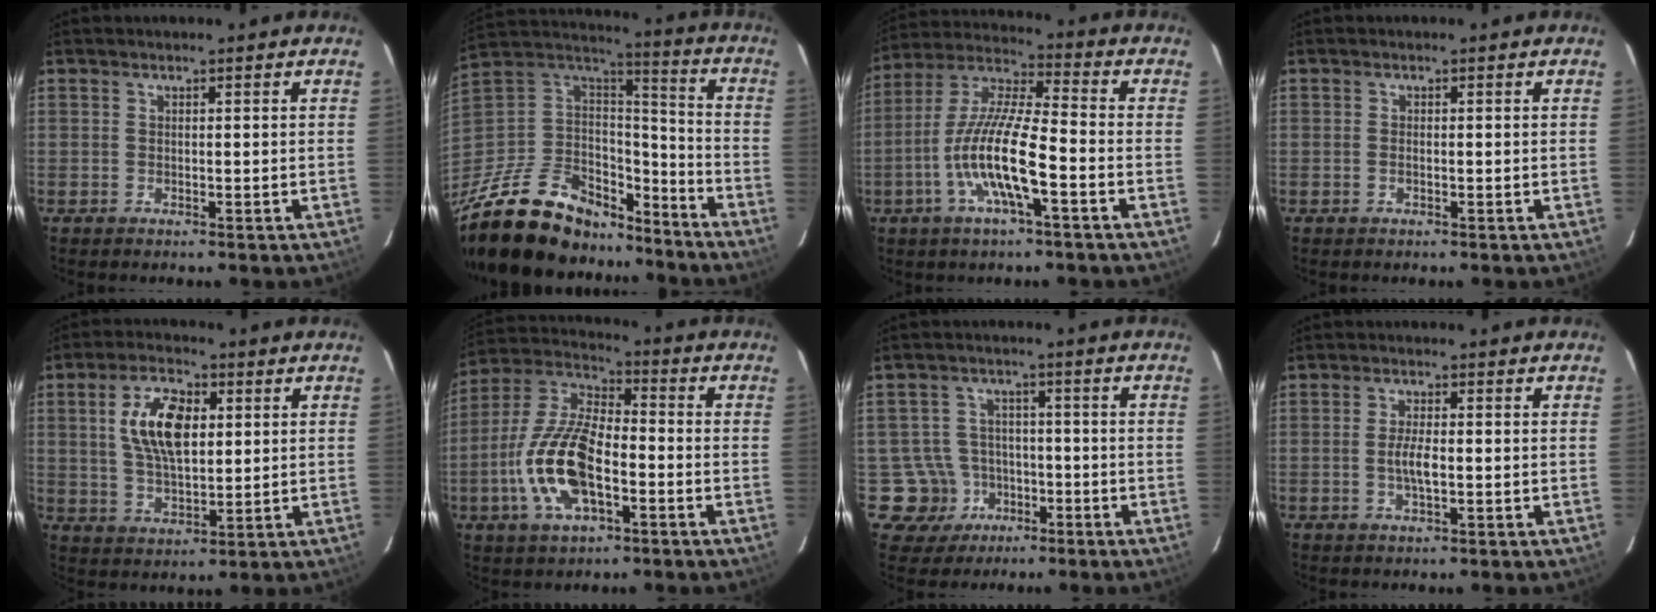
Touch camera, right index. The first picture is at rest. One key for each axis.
{"total": 29.7, "fx": -21.7, "fy": 14.0, "fz": 14.8, "tx": -0.317, "ty": 0.010, "tz": -0.344}
{"total": 13.8, "fx": -5.0, "fy": 2.3, "fz": 12.6, "tx": -0.253, "ty": -0.005, "tz": -0.099}
{"total": 0.6, "fx": -0.2, "fy": 0.3, "fz": 0.5, "tx": -0.012, "ty": 0.000, "tz": -0.005}
{"total": 11.1, "fx": 2.6, "fy": 5.4, "fz": 9.3, "tx": -0.179, "ty": 0.012, "tz": 0.052}
{"total": 16.2, "fx": -4.9, "fy": 7.1, "fz": 13.8, "tx": -0.293, "ty": -0.001, "tz": -0.094}
{"total": 7.8, "fx": -3.2, "fy": 7.1, "fz": 0.0, "tx": -0.017, "ty": 0.028, "tz": -0.044}
{"total": 3.4, "fx": -0.5, "fy": 0.9, "fz": 3.3, "tx": -0.064, "ty": -0.002, "tz": -0.009}